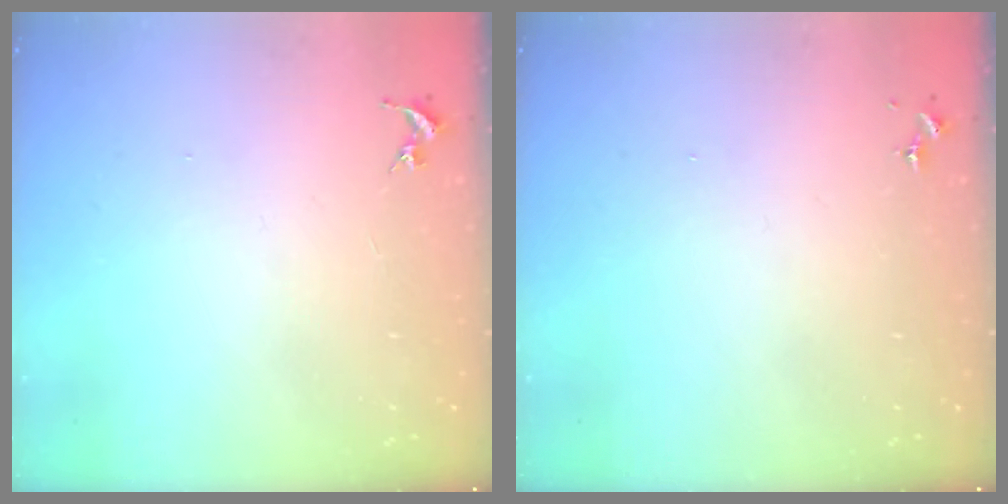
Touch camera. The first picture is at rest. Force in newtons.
{"total": 0.0}